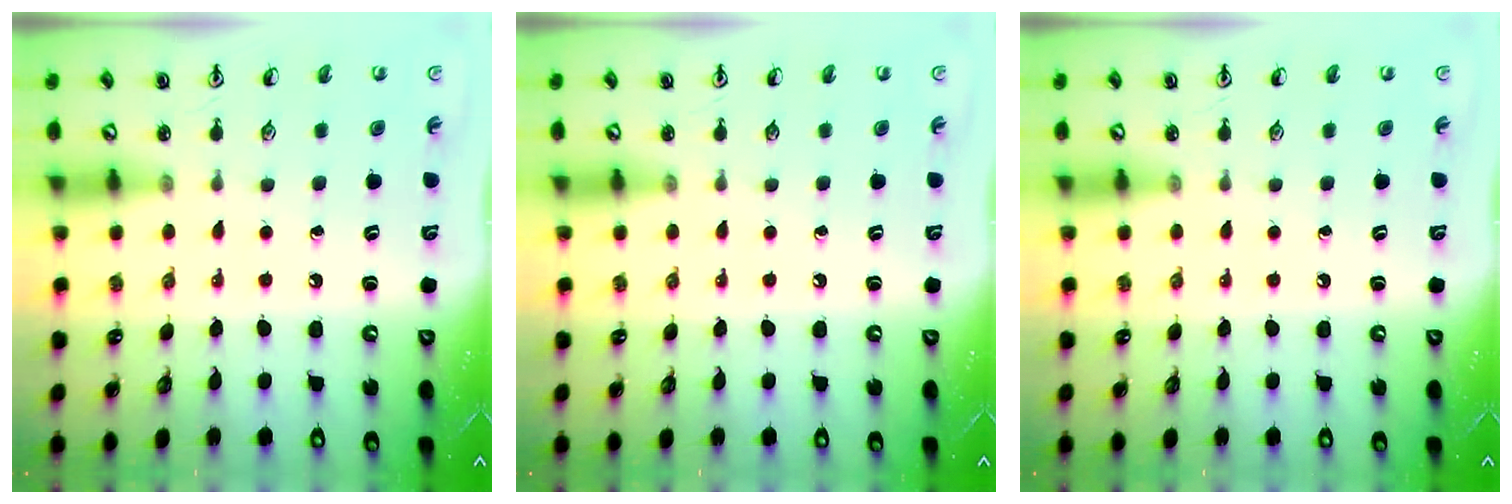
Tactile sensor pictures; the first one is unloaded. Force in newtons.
{"total": 0.0}
{"total": 0.0}